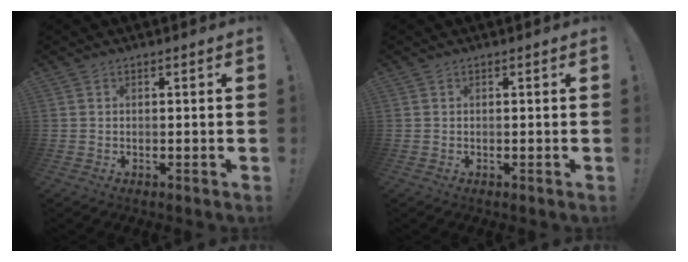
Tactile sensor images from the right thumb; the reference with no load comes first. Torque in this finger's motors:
{"motor_torque": [0.00, 0.00, -0.02, -0.02, 0.00]}